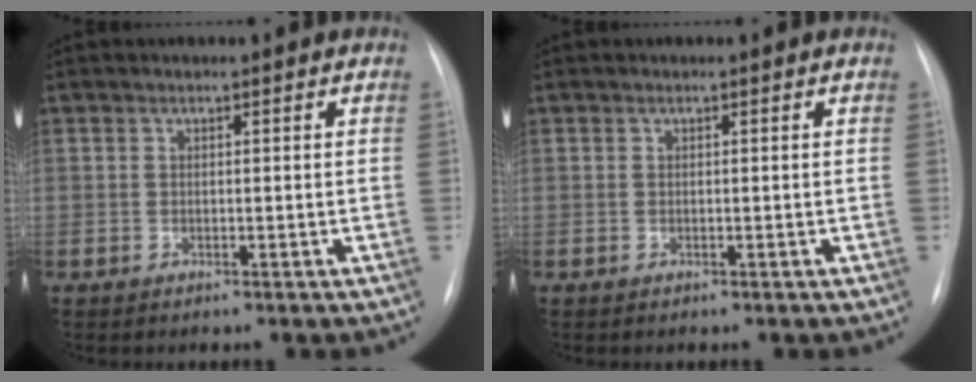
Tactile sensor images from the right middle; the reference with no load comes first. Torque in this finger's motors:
{"motor_torque": [-0.02, -0.02, 0.00, 0.00]}